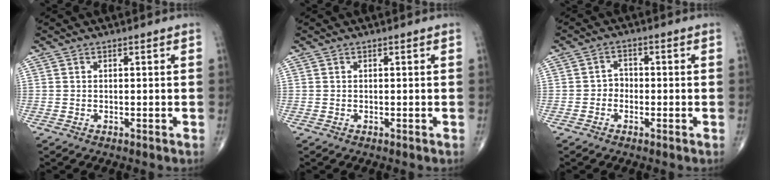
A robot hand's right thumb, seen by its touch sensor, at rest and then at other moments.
{"total": 0.0}
{"total": 2.5, "force": [-0.9, 2.1, 1.0], "torque": [0.001, 0.012, -0.023]}